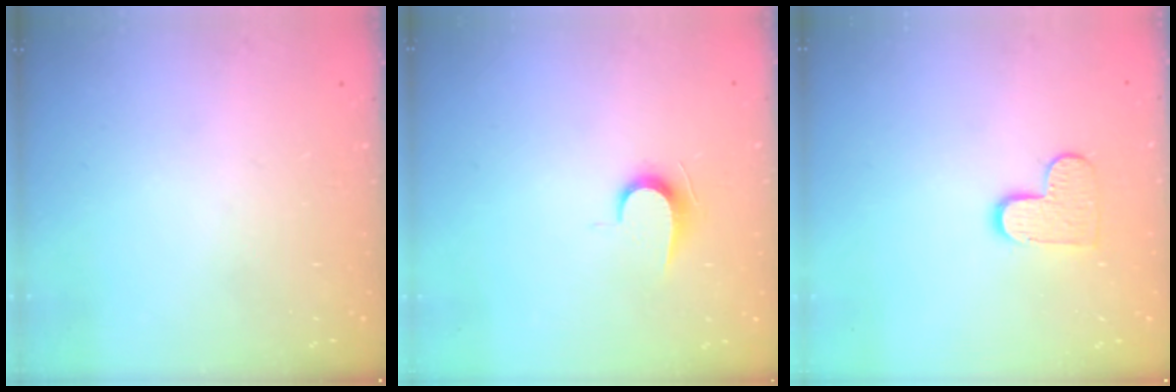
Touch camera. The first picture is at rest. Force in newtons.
{"total": 6.1, "press": 6.0, "slide": 0.6}
{"total": 8.3, "press": 8.2, "slide": 0.5}